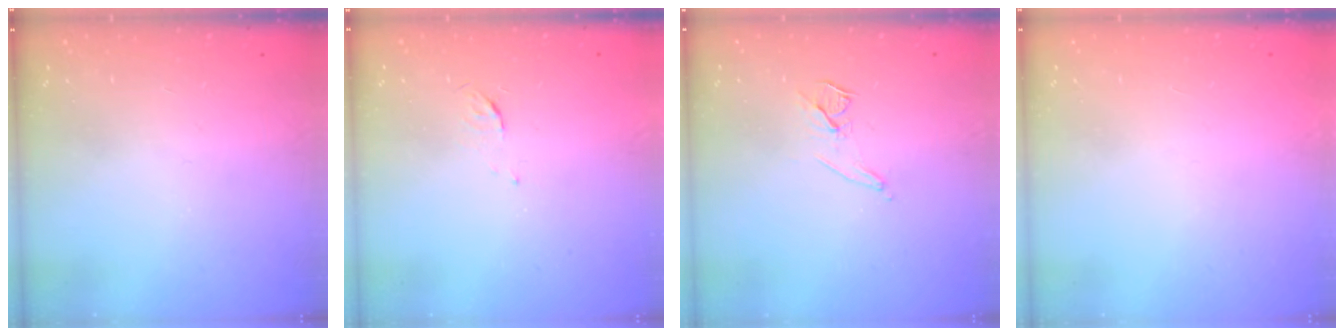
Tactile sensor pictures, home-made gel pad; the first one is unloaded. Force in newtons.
{"total": 3.7, "press": 3.6, "slide": 0.5}
{"total": 7.4, "press": 6.8, "slide": 3.1}
{"total": 1.5, "press": 1.5, "slide": 0.1}